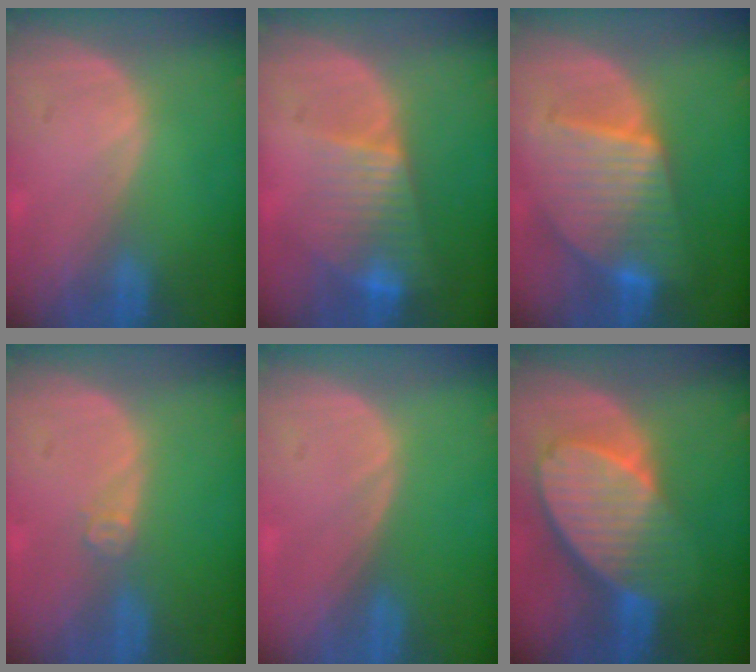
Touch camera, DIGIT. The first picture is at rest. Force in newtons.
{"total": 7.9, "press": 6.7, "slide": 4.2}
{"total": 9.7, "press": 9.7, "slide": 0.9}
{"total": 1.7, "press": 1.4, "slide": 1.0}
{"total": 0.0}
{"total": 10.3, "press": 9.0, "slide": 5.0}